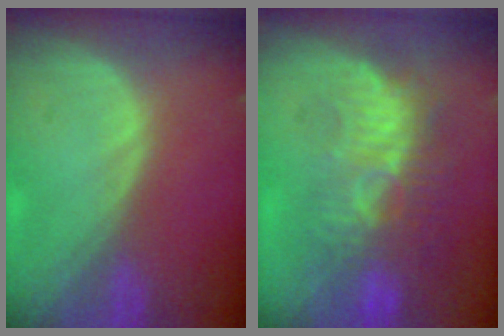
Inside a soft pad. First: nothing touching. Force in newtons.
{"total": 9.1, "press": 8.5, "slide": 3.3}